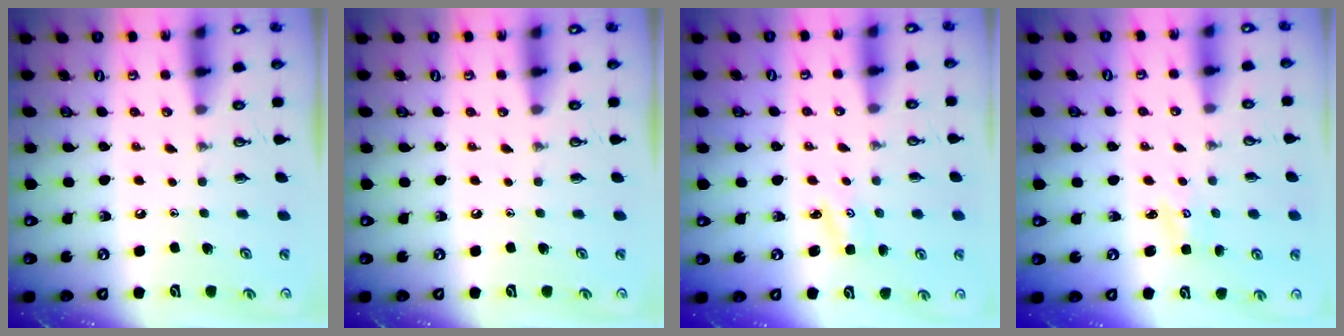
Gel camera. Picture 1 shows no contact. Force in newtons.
{"total": 0.0}
{"total": 2.9, "press": 2.9, "slide": 0.3}
{"total": 2.3, "press": 2.3, "slide": 0.2}